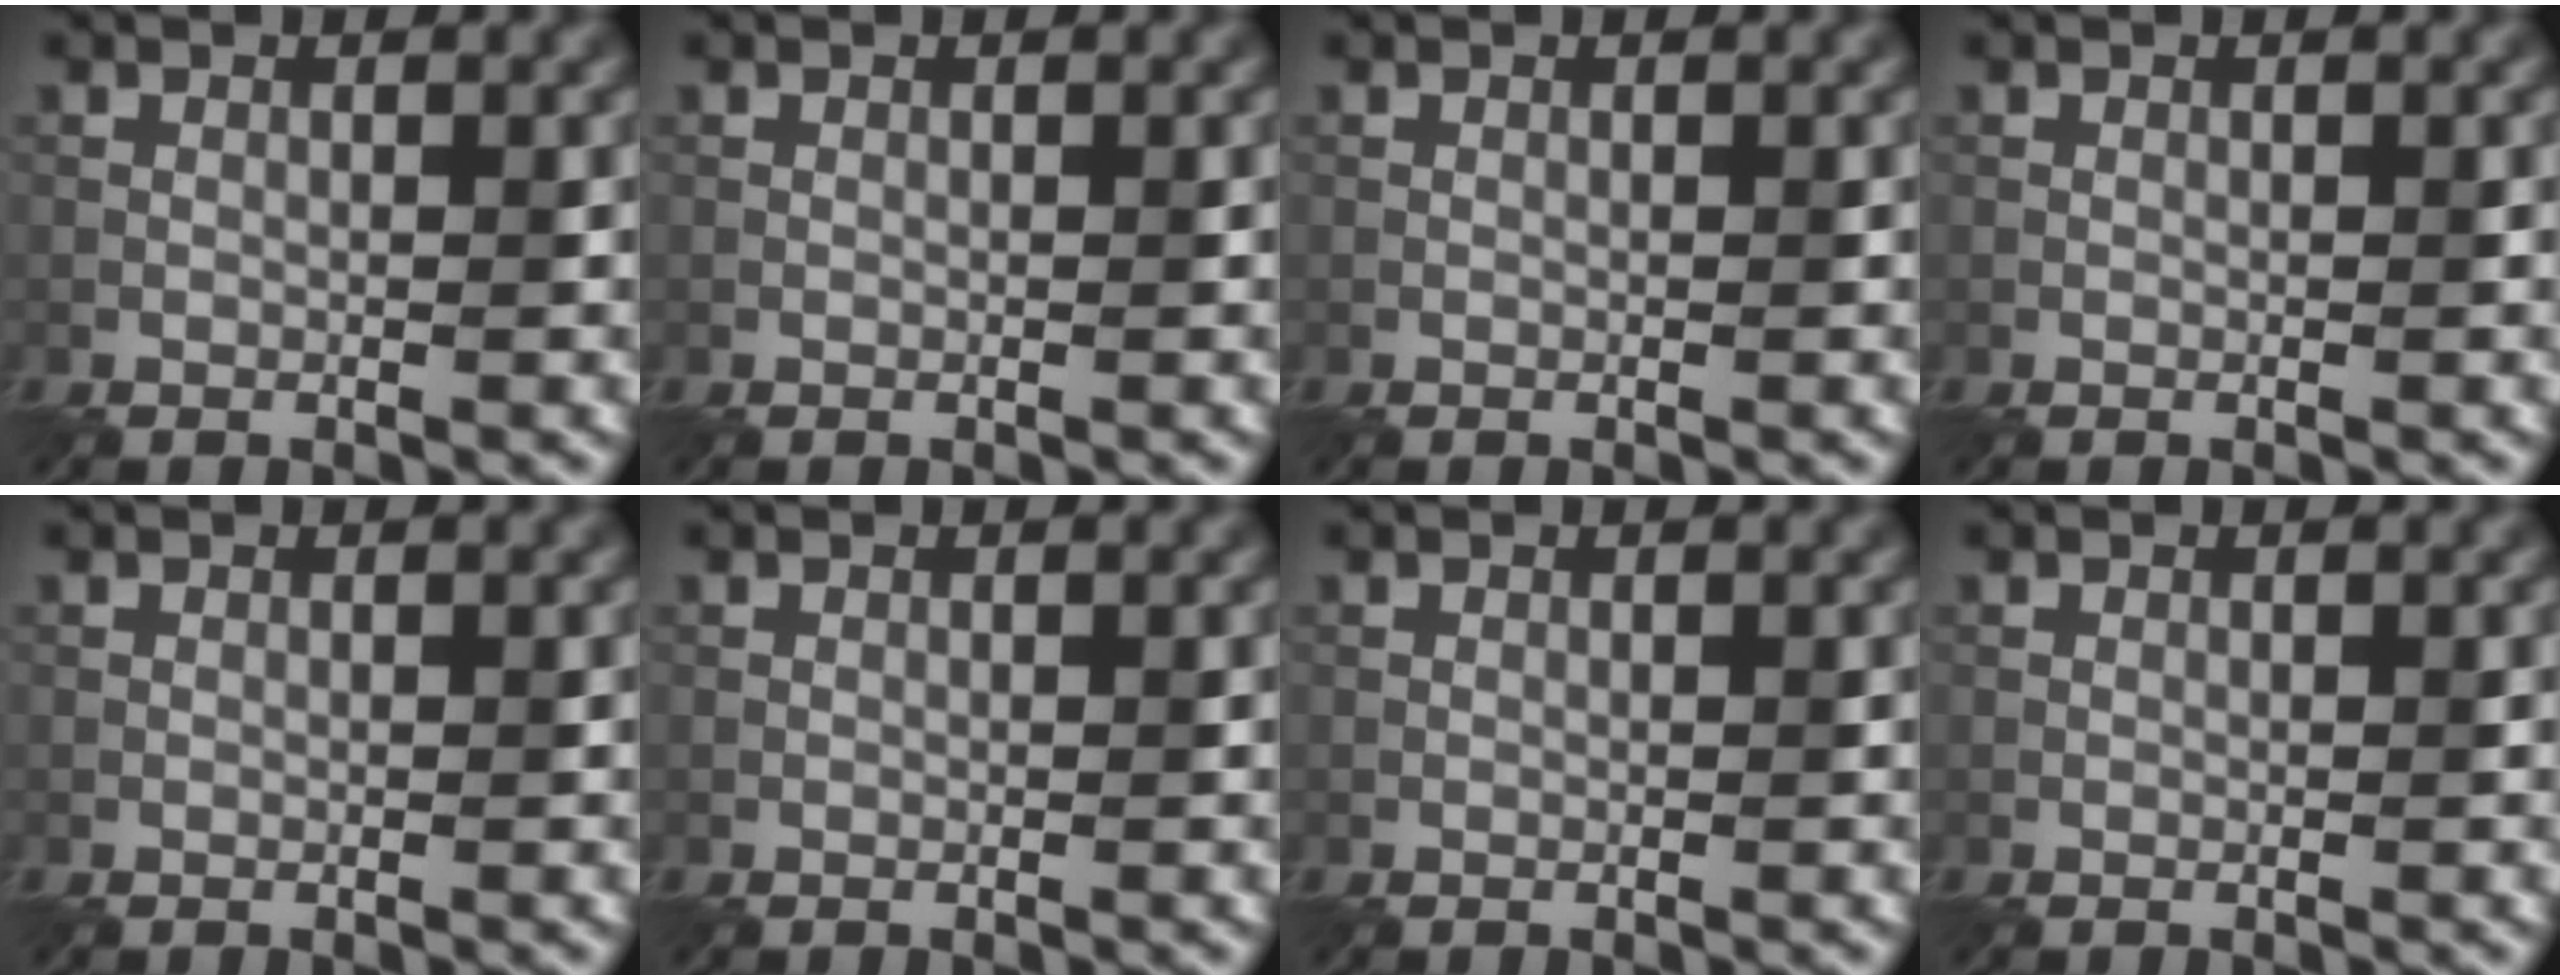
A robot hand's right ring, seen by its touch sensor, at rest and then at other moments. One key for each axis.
{"total": 0.0}
{"total": 0.0}
{"total": 0.0}
{"total": 0.0}
{"total": 0.0}
{"total": 0.0}
{"total": 0.0}